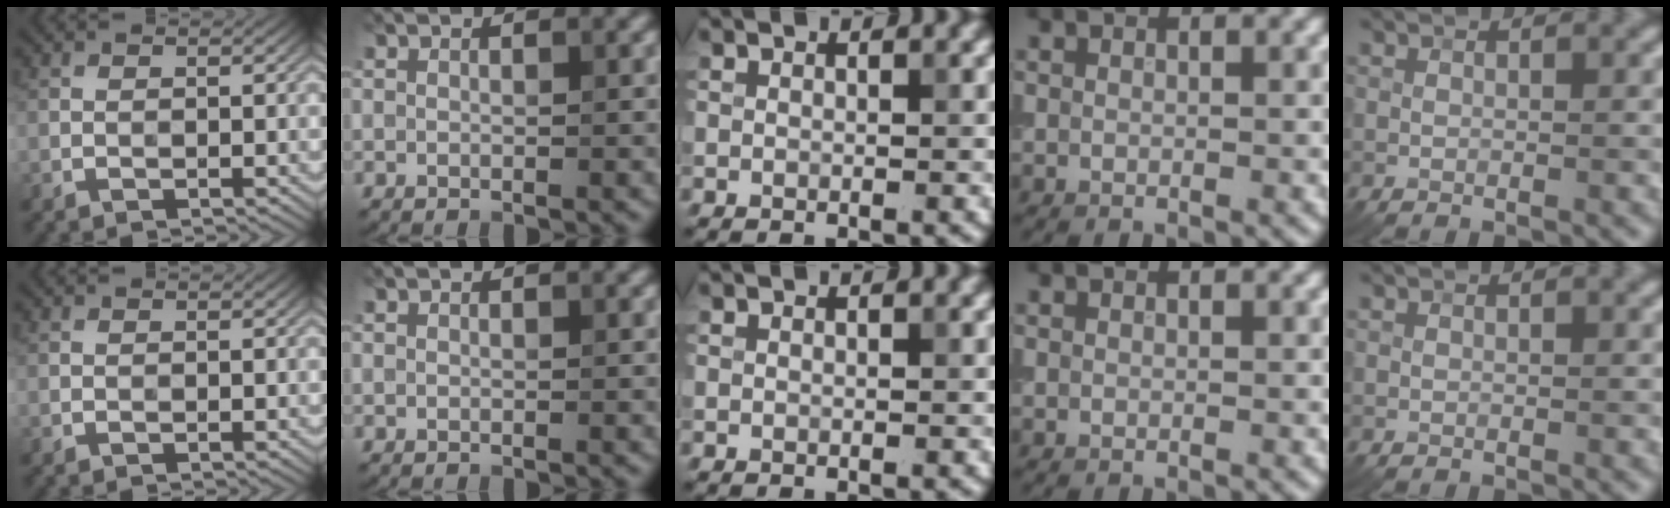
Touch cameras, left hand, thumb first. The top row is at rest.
{}